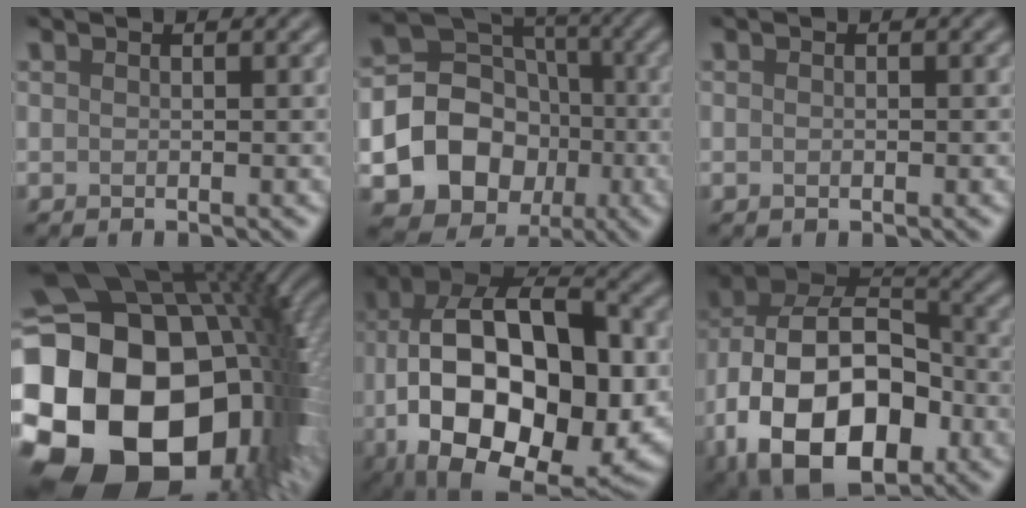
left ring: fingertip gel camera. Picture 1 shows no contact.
{"total": 13.4, "force": [-3.6, 11.8, 5.2], "torque": [-0.096, -0.023, -0.080]}
{"total": 0.5, "force": [-0.1, 0.4, 0.4], "torque": [-0.007, 0.000, -0.001]}
{"total": 24.7, "force": [-4.9, 18.6, 15.4], "torque": [-0.276, -0.030, -0.121]}
{"total": 19.1, "force": [-2.9, 11.0, 15.3], "torque": [-0.241, 0.004, -0.037]}
{"total": 17.0, "force": [-5.6, 10.7, 12.0], "torque": [-0.221, -0.017, -0.099]}